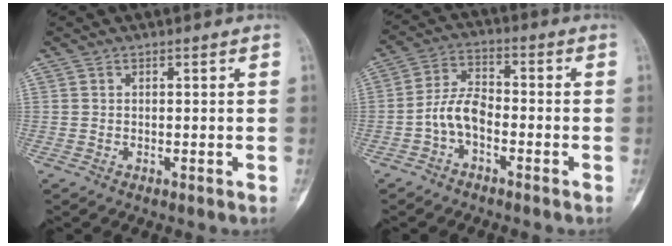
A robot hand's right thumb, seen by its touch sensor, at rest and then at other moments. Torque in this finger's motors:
{"motor_torque": [0.04, 0.05, 0.49, -0.44, -0.01]}